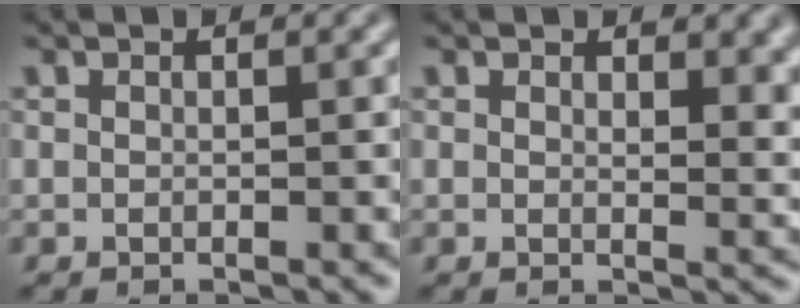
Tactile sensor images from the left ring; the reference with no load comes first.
{"total": 3.6, "force": [1.6, 1.8, 2.6], "torque": [-0.027, -0.007, 0.027]}